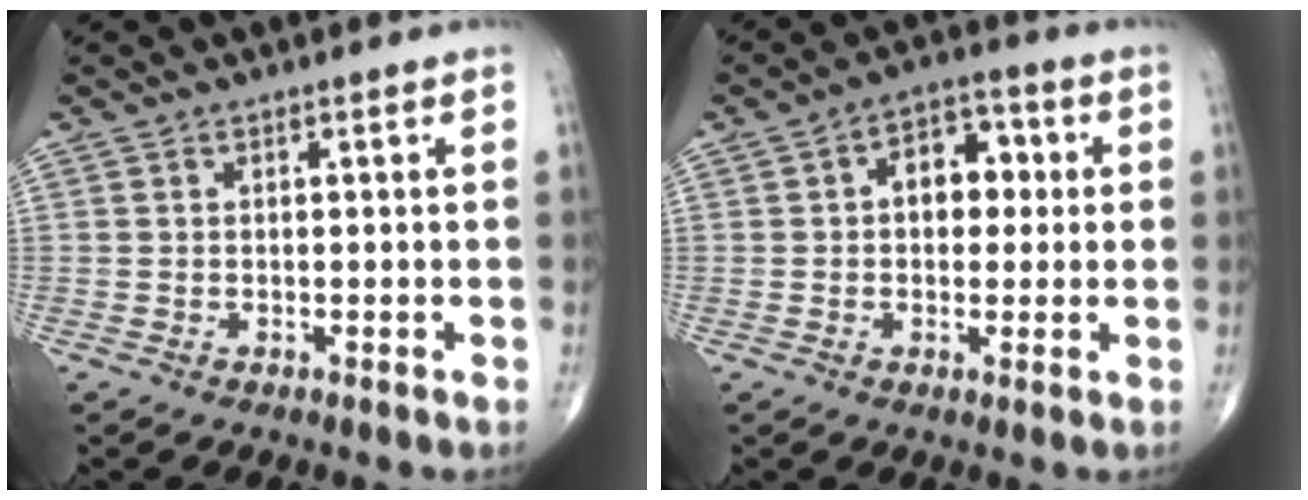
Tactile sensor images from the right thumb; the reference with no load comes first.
{"total": 8.3, "force": [1.1, 5.6, 6.0], "torque": [-0.048, 0.018, 0.008]}